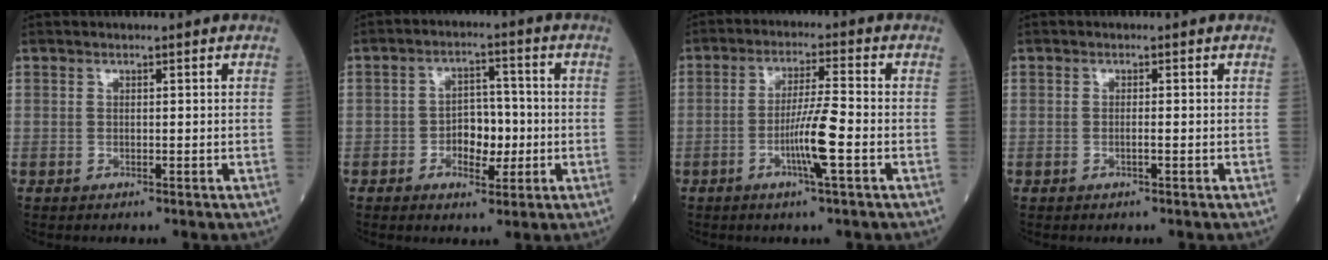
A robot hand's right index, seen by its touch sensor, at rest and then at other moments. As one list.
[{"total": 6.0, "force": [-1.3, 3.5, 4.7], "torque": [-0.072, 0.013, -0.021]}, {"total": 7.2, "force": [-2.4, -0.4, 6.7], "torque": [-0.127, -0.004, -0.046]}, {"total": 0.9, "force": [-0.3, 0.0, 0.9], "torque": [-0.018, 0.000, -0.006]}]